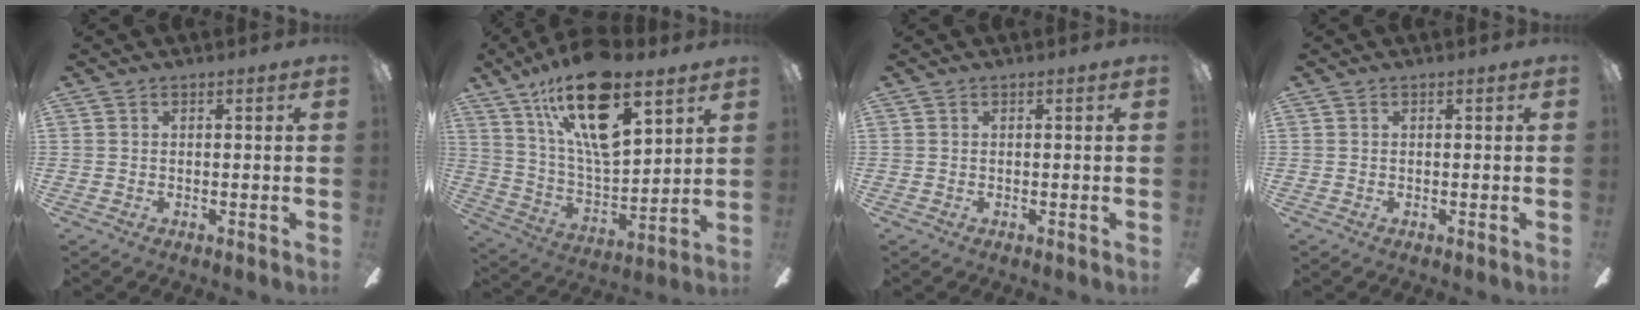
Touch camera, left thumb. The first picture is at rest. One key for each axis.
{"total": 22.5, "fx": 13.6, "fy": 8.7, "fz": 15.7, "tx": -0.293, "ty": -0.072, "tz": 0.225}
{"total": 0.0}
{"total": 0.0}